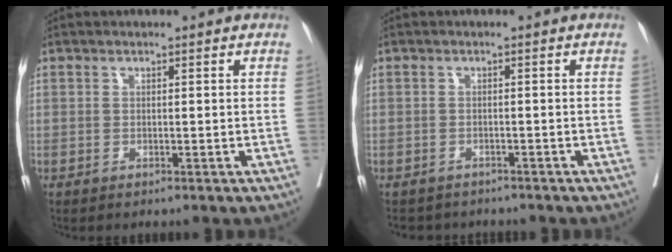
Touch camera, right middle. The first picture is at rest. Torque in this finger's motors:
{"motor_torque": [0.00, -0.11, 0.00, 0.00]}